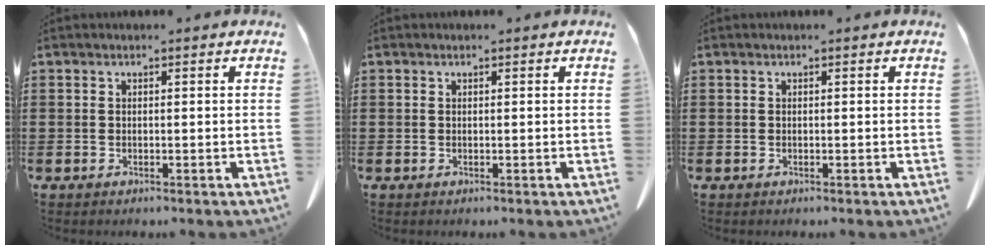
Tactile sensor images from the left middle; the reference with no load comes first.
{"total": 0.0}
{"total": 0.0}